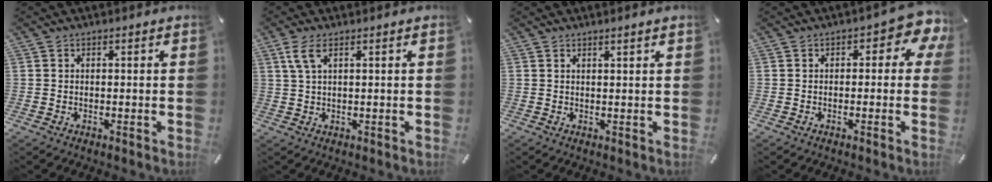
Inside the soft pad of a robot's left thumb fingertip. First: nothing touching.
{"total": 4.5, "force": [2.0, 1.5, 3.7], "torque": [-0.080, 0.003, 0.035]}
{"total": 1.2, "force": [1.0, -0.4, 0.4], "torque": [-0.008, -0.005, 0.020]}
{"total": 5.7, "force": [1.4, 3.0, 4.7], "torque": [-0.061, -0.003, 0.017]}